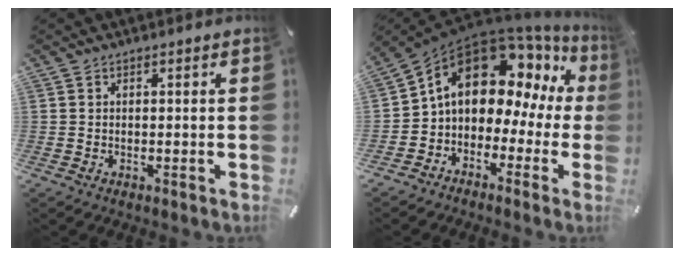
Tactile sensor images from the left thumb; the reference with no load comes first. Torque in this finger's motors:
{"motor_torque": [1.39, 2.65, 1.64, -1.13, 0.46]}